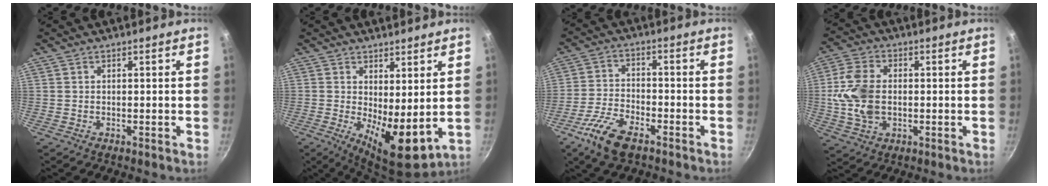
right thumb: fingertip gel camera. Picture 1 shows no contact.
{"total": 9.6, "force": [0.7, 3.7, 8.8], "torque": [-0.118, -0.026, 0.018]}
{"total": 9.6, "force": [-5.8, 4.2, 6.4], "torque": [-0.130, 0.025, -0.118]}
{"total": 10.8, "force": [-0.2, 7.3, 8.0], "torque": [-0.151, 0.010, -0.009]}